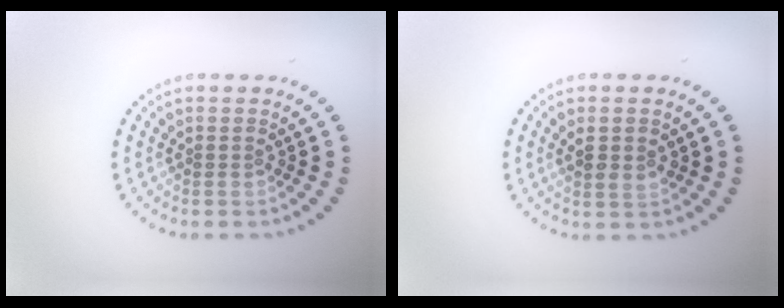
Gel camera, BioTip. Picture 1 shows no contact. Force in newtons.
{"total": 1.8, "press": 1.7, "slide": 0.5}